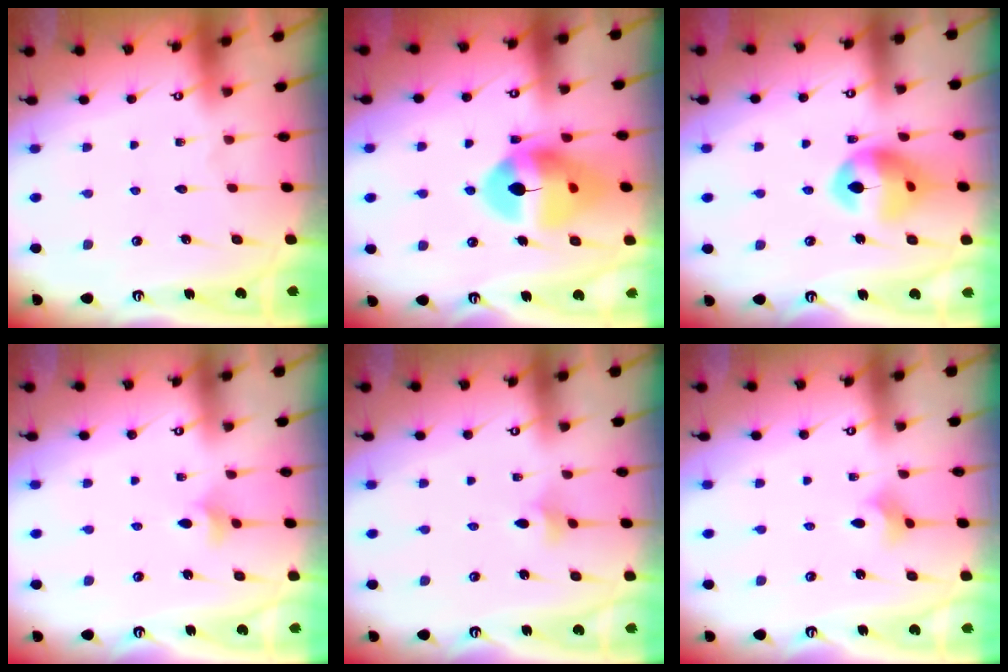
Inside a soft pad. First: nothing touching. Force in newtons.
{"total": 15.4, "press": 15.3, "slide": 1.8}
{"total": 13.9, "press": 13.8, "slide": 1.4}
{"total": 3.8, "press": 3.6, "slide": 1.1}
{"total": 2.9, "press": 2.8, "slide": 0.6}
{"total": 3.2, "press": 3.2, "slide": 0.2}